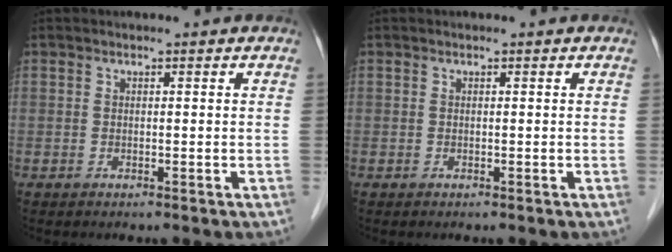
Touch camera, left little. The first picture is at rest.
{"total": 0.0}